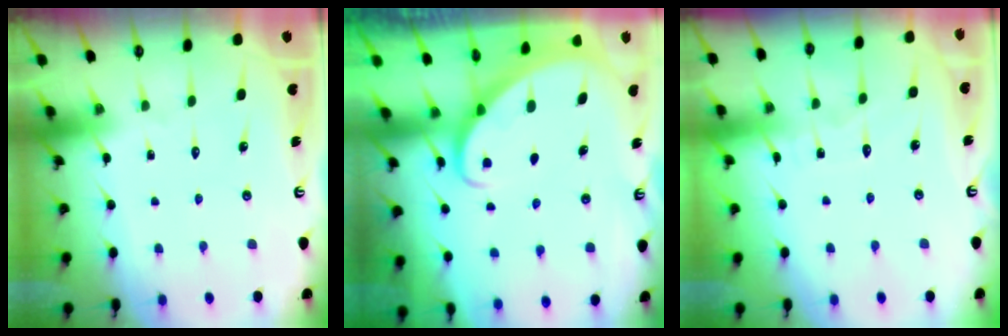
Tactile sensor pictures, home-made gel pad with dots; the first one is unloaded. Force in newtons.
{"total": 2.2, "press": 2.2, "slide": 0.2}
{"total": 3.8, "press": 3.8, "slide": 0.1}